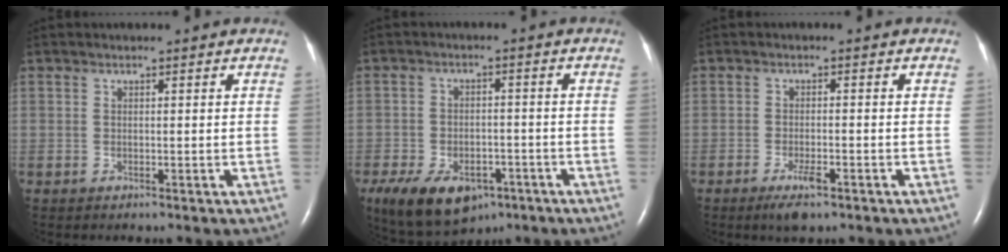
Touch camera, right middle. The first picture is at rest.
{"total": 12.7, "force": [-7.4, 7.5, 7.1], "torque": [-0.146, 0.001, -0.109]}
{"total": 3.4, "force": [-2.1, 0.7, 2.6], "torque": [-0.054, -0.005, -0.035]}